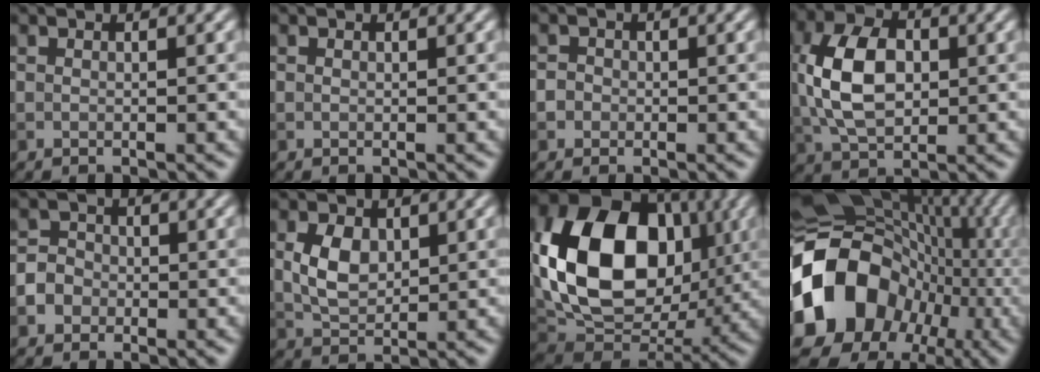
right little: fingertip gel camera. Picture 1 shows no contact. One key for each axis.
{"total": 0.0}
{"total": 1.6, "fx": 0.0, "fy": 1.5, "fz": 0.6, "tx": 0.008, "ty": 0.007, "tz": -0.010}
{"total": 7.5, "fx": 0.5, "fy": 4.8, "fz": 5.8, "tx": -0.124, "ty": 0.006, "tz": 0.006}
{"total": 3.0, "fx": -1.2, "fy": 2.6, "fz": 0.8, "tx": 0.002, "ty": 0.005, "tz": -0.030}
{"total": 3.5, "fx": 0.7, "fy": 2.4, "fz": 2.5, "tx": -0.055, "ty": 0.001, "tz": 0.014}
{"total": 15.1, "fx": 2.1, "fy": 11.0, "fz": 10.1, "tx": -0.189, "ty": -0.005, "tz": 0.036}
{"total": 18.3, "fx": -3.1, "fy": 15.3, "fz": 9.5, "tx": -0.199, "ty": 0.002, "tz": -0.056}